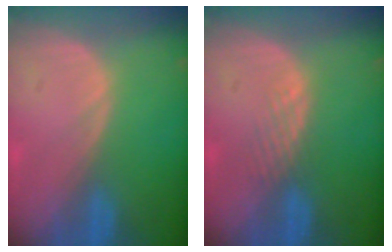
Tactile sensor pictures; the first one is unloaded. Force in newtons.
{"total": 1.8, "press": 1.8, "slide": 0.2}